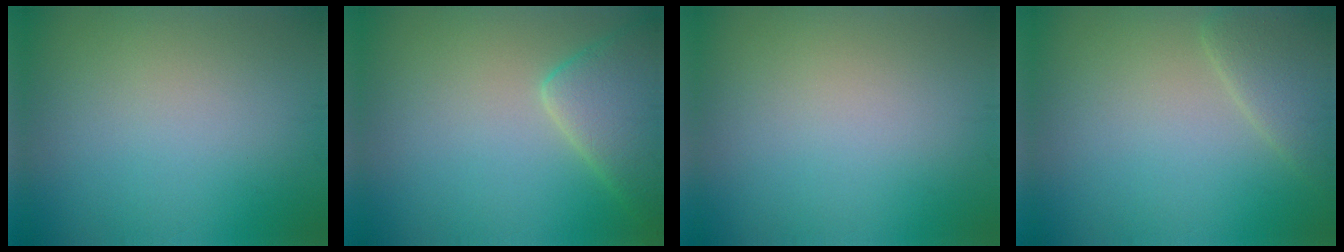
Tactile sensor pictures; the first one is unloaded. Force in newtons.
{"total": 5.1, "press": 5.1, "slide": 0.5}
{"total": 0.0}
{"total": 3.1, "press": 3.1, "slide": 0.1}